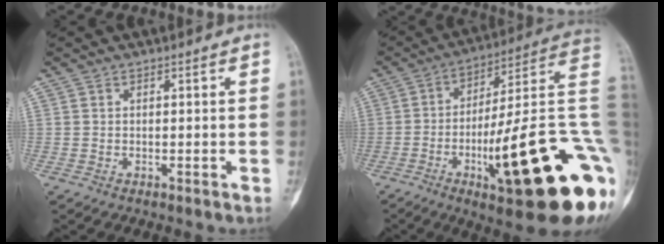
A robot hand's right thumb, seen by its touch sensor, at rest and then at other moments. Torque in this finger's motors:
{"motor_torque": [2.23, 2.25, 1.40, -1.37, 0.22]}